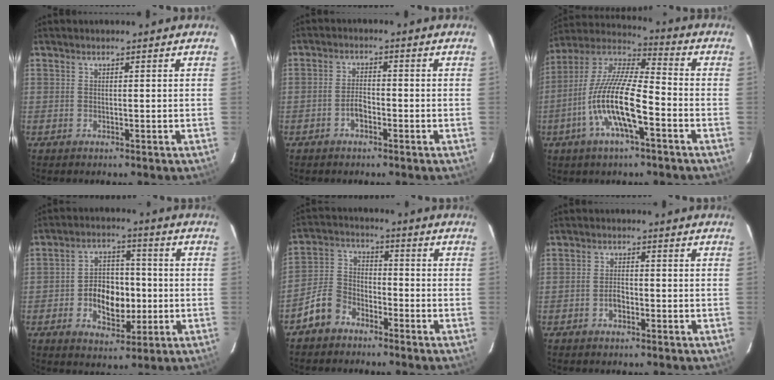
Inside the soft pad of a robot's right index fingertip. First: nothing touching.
{"total": 2.9, "force": [-1.5, 1.4, 1.9], "torque": [-0.039, 0.006, -0.029]}
{"total": 15.7, "force": [-5.8, 3.8, 14.1], "torque": [-0.279, -0.008, -0.117]}
{"total": 10.3, "force": [-2.3, 7.0, 7.2], "torque": [-0.141, 0.017, -0.030]}
{"total": 7.7, "force": [-5.4, 4.9, 2.6], "torque": [-0.067, 0.026, -0.105]}
{"total": 2.3, "force": [-1.1, 1.4, 1.5], "torque": [-0.029, 0.005, -0.021]}